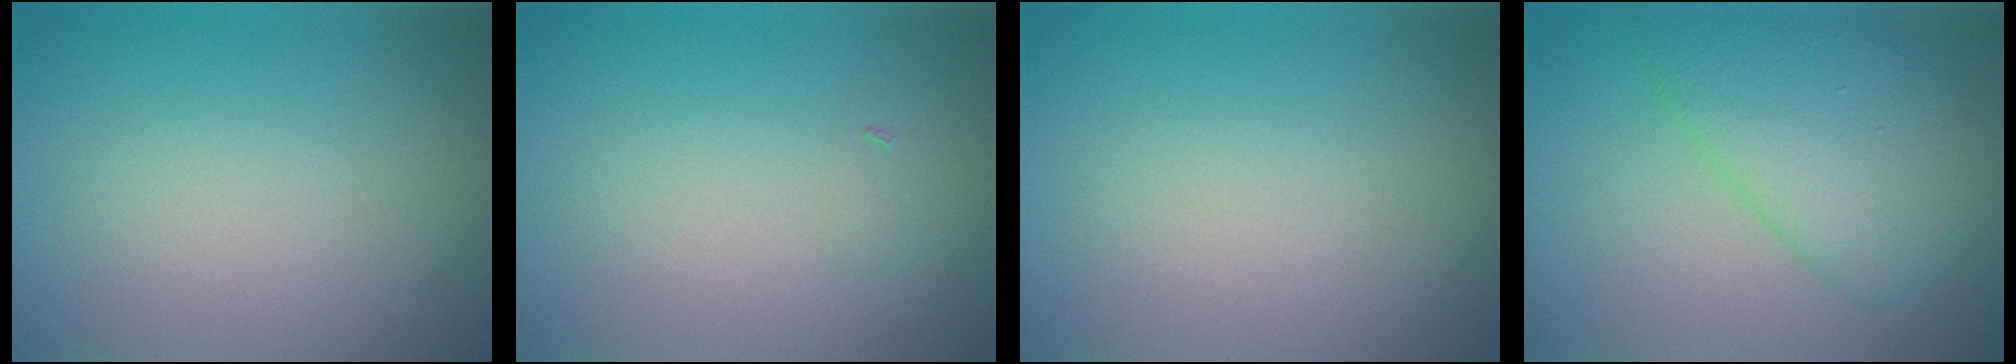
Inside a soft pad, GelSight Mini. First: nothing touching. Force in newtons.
{"total": 0.6, "press": 0.6, "slide": 0.0}
{"total": 0.0}
{"total": 5.4, "press": 5.4, "slide": 0.2}